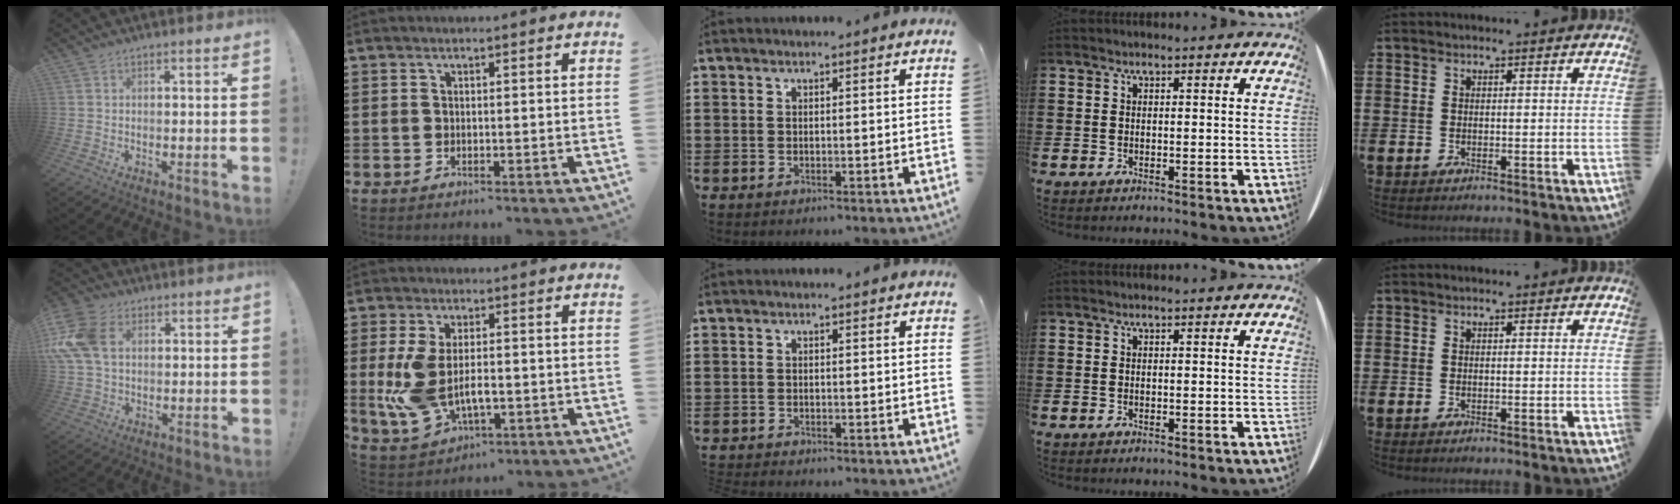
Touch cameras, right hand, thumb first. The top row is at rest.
{"thumb": {"total": 15.7, "force": [3.3, 10.7, 11.0], "torque": [-0.223, 0.003, 0.065]}, "index": {"total": 8.8, "force": [-1.0, 4.8, 7.3], "torque": [-0.172, 0.000, -0.022]}, "middle": {"total": 0.9, "force": [-0.9, 0.1, 0.0], "torque": [-0.001, 0.001, -0.019]}}